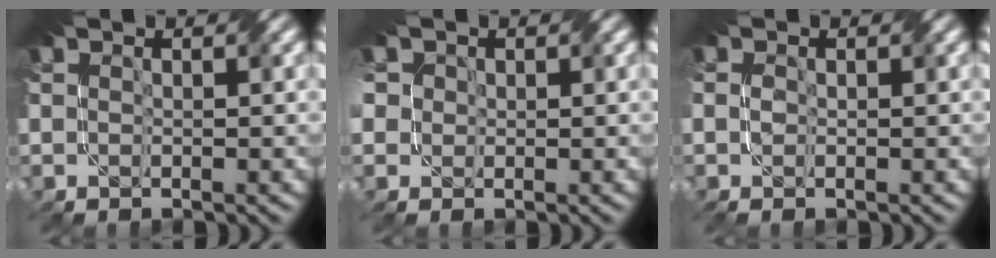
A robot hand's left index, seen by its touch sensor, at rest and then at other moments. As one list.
[{"total": 2.9, "force": [0.8, 2.5, 1.2], "torque": [-0.046, 0.018, 0.015]}, {"total": 0.6, "force": [-0.4, 0.3, 0.4], "torque": [-0.009, 0.001, -0.010]}]